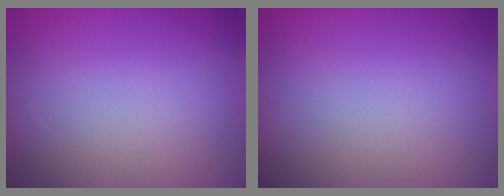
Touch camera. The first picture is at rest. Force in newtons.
{"total": 0.0}